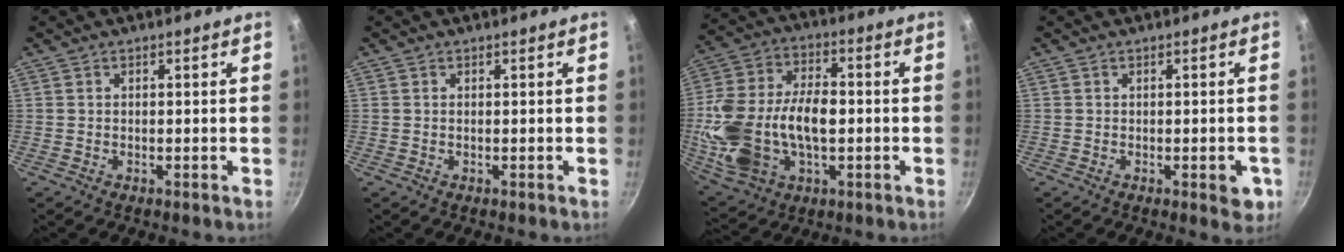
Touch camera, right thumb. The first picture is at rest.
{"total": 0.0}
{"total": 20.1, "force": [-1.9, 12.4, 15.7], "torque": [-0.301, 0.027, -0.027]}
{"total": 4.1, "force": [-1.3, 1.6, 3.6], "torque": [-0.033, 0.000, -0.016]}